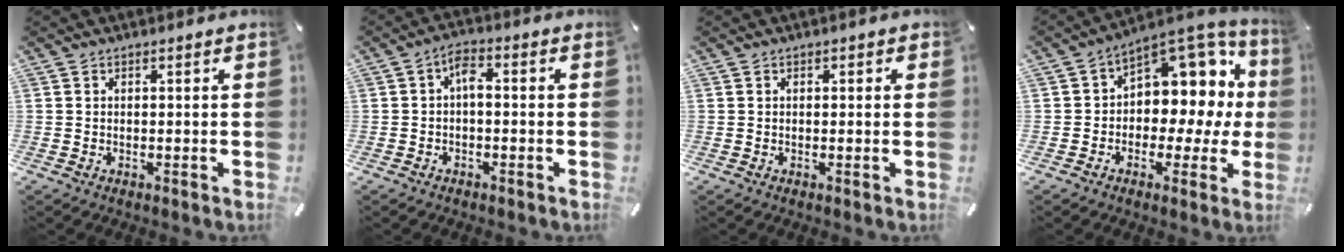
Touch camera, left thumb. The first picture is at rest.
{"total": 3.8, "force": [-0.6, 2.1, 3.1], "torque": [-0.067, 0.013, -0.016]}
{"total": 0.7, "force": [0.0, 0.6, 0.3], "torque": [-0.005, 0.005, -0.001]}
{"total": 10.5, "force": [3.2, 7.8, 6.2], "torque": [-0.077, -0.044, 0.056]}